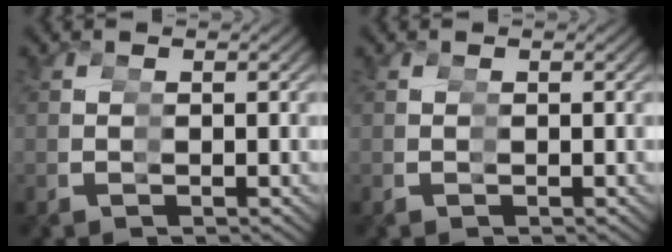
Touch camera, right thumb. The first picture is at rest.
{"total": 0.0}